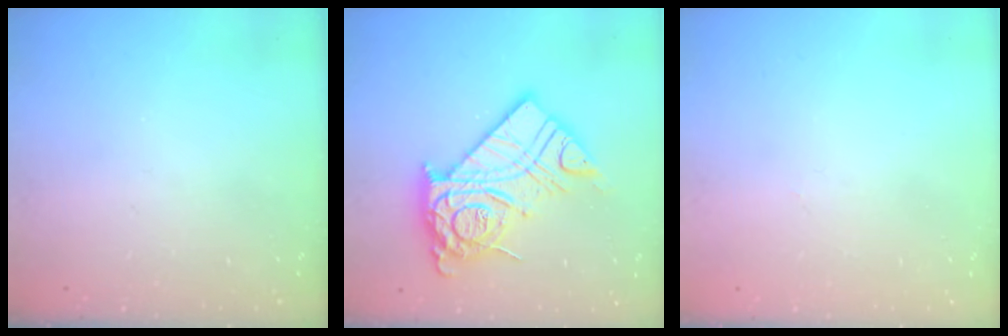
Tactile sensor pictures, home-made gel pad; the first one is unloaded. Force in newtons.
{"total": 20.5, "press": 20.4, "slide": 2.0}
{"total": 0.0}